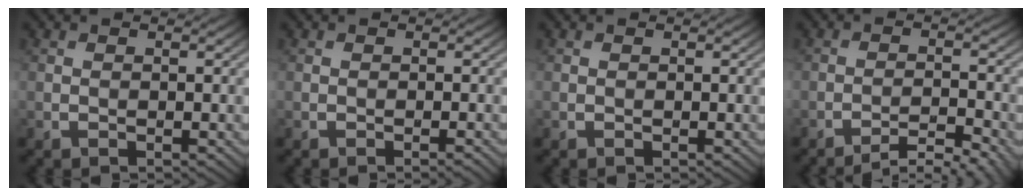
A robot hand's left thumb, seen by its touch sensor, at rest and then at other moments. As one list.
[{"total": 0.8, "force": [-0.7, -0.3, 0.3], "torque": [-0.005, 0.004, -0.013]}, {"total": 0.0}, {"total": 4.1, "force": [-3.5, -0.1, 2.2], "torque": [-0.031, 0.009, -0.052]}]